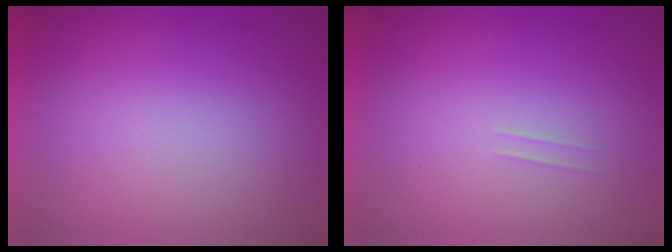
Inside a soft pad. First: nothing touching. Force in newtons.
{"total": 1.1}